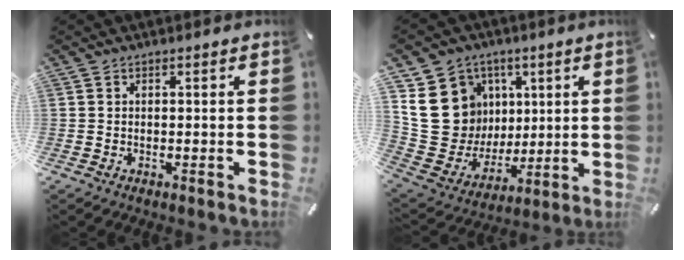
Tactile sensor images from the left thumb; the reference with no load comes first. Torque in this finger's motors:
{"motor_torque": [0.74, 1.03, 1.38, -1.38, 0.14]}